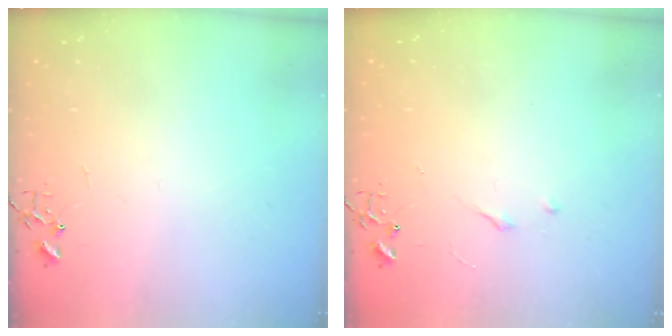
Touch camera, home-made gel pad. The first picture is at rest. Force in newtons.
{"total": 2.7, "press": 2.7, "slide": 0.4}